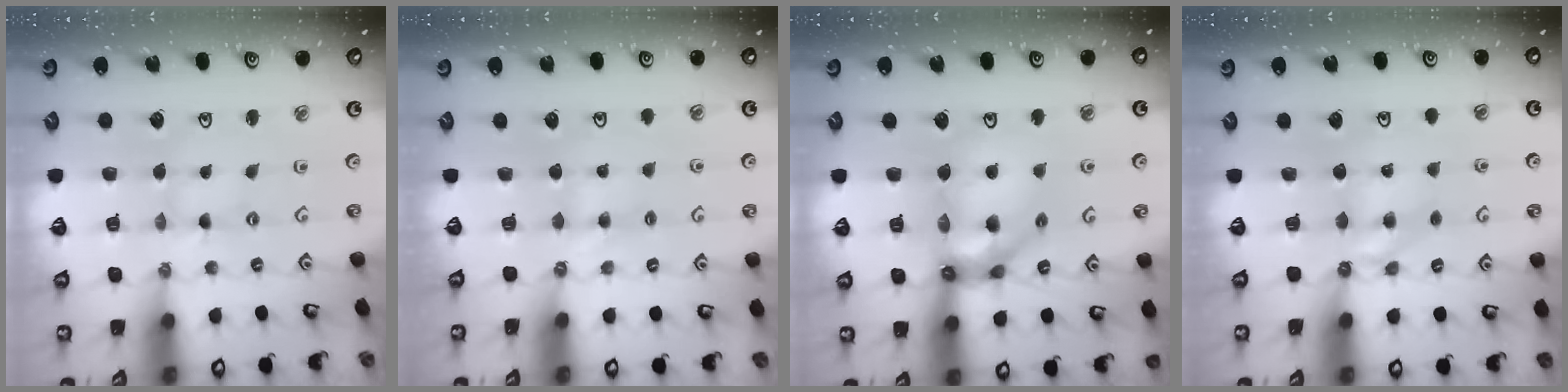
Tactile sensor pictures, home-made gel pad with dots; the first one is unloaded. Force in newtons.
{"total": 3.8, "press": 3.7, "slide": 0.4}
{"total": 15.3, "press": 15.2, "slide": 1.8}
{"total": 5.9, "press": 5.9, "slide": 0.2}